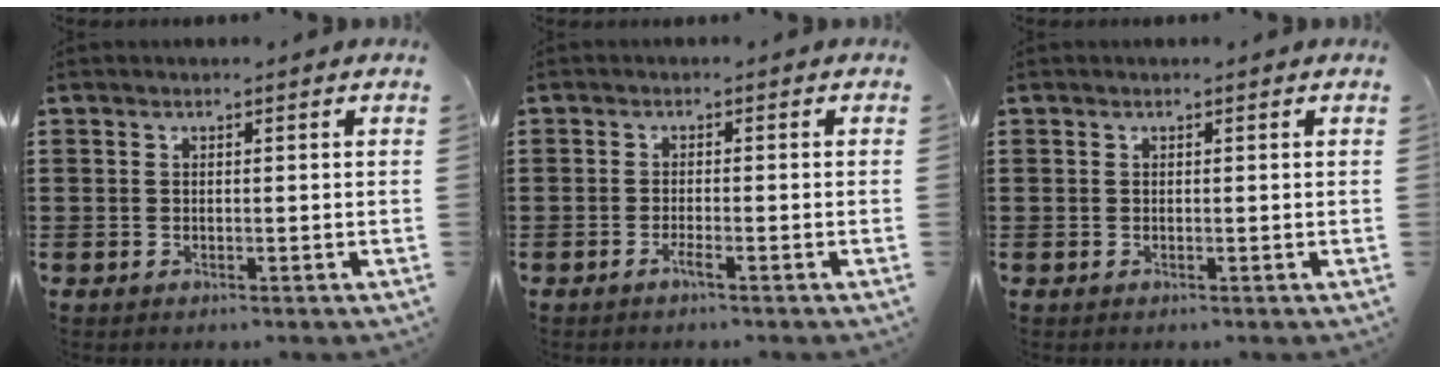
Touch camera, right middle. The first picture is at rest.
{"total": 0.6, "force": [-0.4, 0.0, 0.4], "torque": [-0.008, -0.001, -0.008]}
{"total": 0.0}